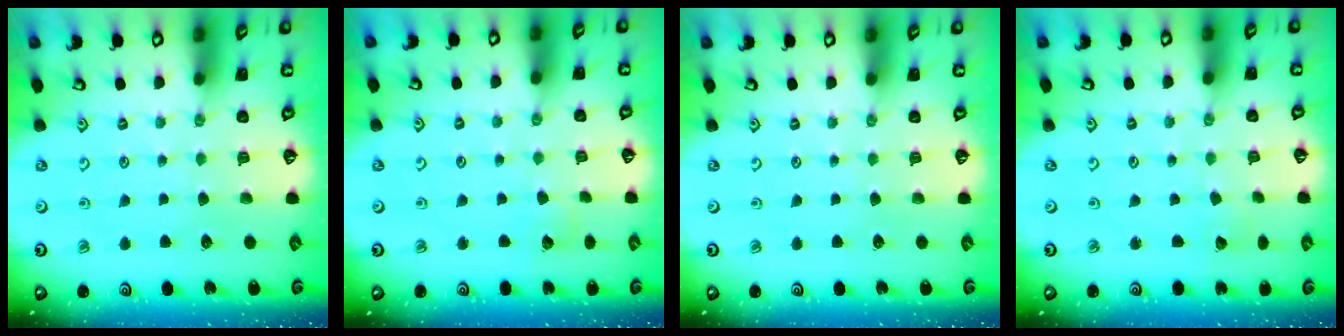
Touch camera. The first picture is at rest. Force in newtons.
{"total": 3.0, "press": 3.0, "slide": 0.3}
{"total": 0.0}
{"total": 2.0, "press": 2.0, "slide": 0.2}